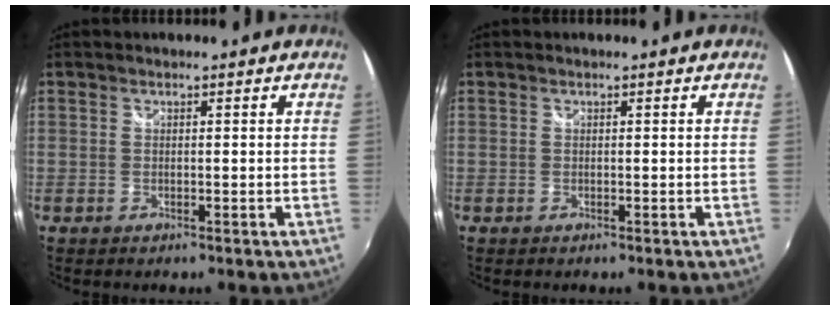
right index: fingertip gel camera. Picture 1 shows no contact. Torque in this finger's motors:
{"motor_torque": [0.00, 0.00, 0.00, -0.01]}